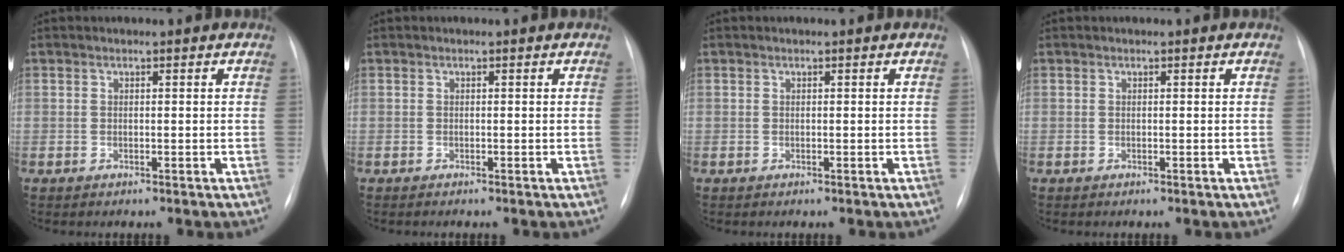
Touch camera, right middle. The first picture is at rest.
{"total": 0.0}
{"total": 0.0}
{"total": 0.0}